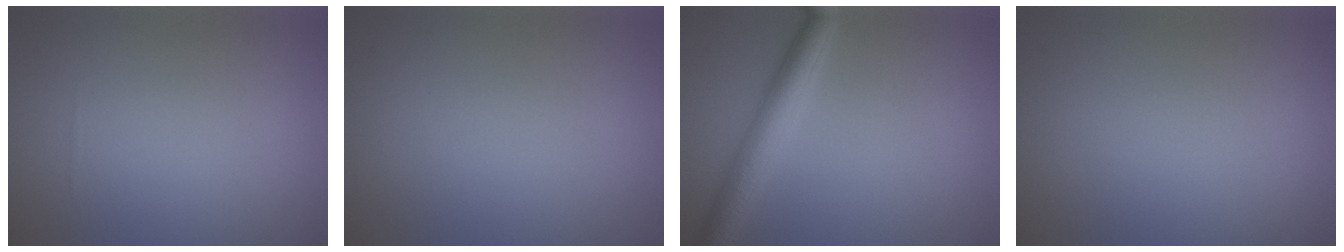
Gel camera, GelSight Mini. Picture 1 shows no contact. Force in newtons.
{"total": 0.0}
{"total": 4.0, "press": 4.0, "slide": 0.3}
{"total": 0.0}